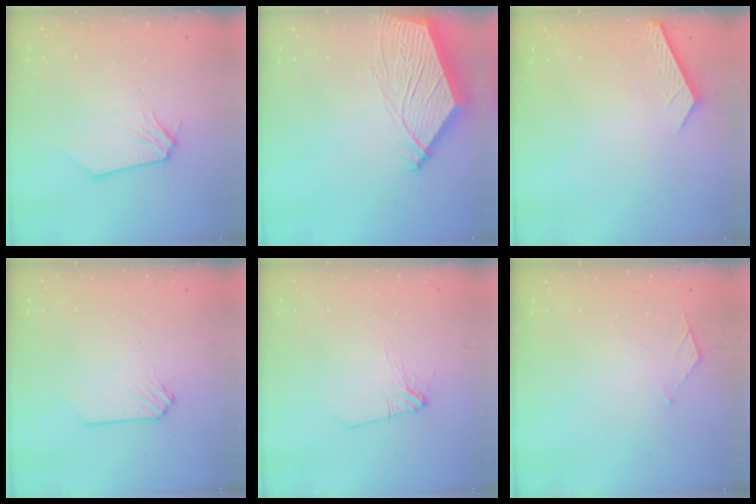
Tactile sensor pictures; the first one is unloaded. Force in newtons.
{"total": 13.6, "press": 13.6, "slide": 1.1}
{"total": 2.7, "press": 2.7, "slide": 0.3}
{"total": 0.0}
{"total": 2.9, "press": 2.9, "slide": 0.4}
{"total": 3.6, "press": 3.6, "slide": 0.5}